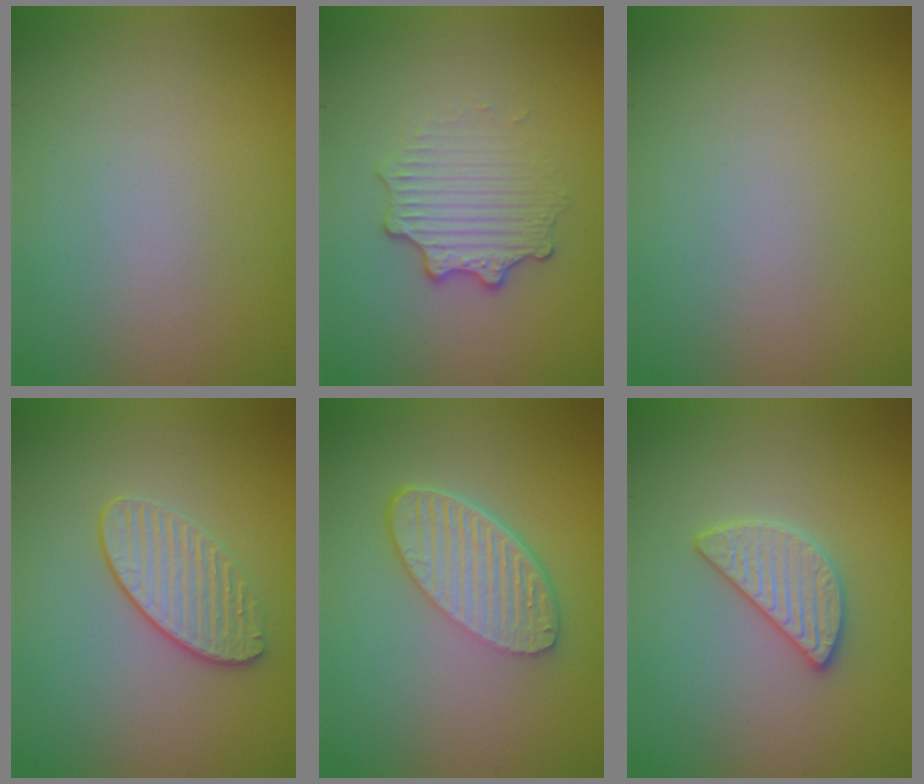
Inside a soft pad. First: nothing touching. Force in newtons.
{"total": 3.3, "press": 2.6, "slide": 2.0}
{"total": 0.0}
{"total": 2.7, "press": 2.4, "slide": 1.2}
{"total": 5.8, "press": 4.3, "slide": 4.0}
{"total": 2.6, "press": 2.6, "slide": 0.2}